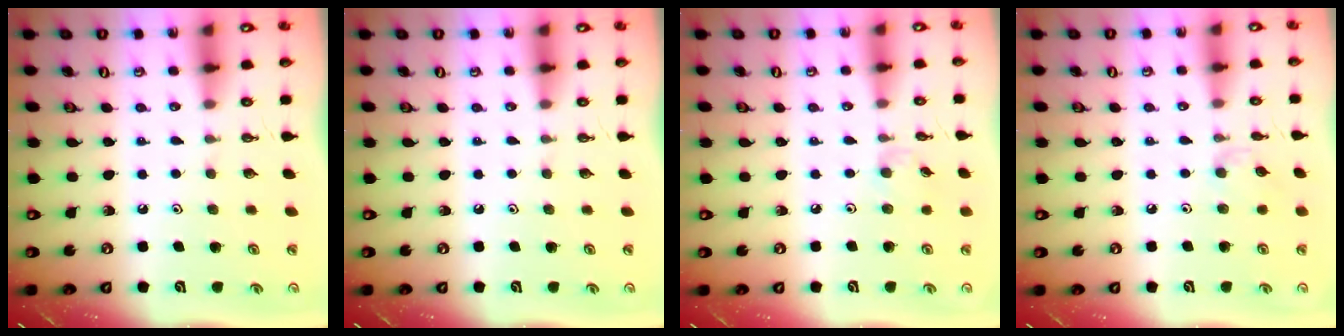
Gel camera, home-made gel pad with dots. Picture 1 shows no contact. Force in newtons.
{"total": 0.0}
{"total": 2.4, "press": 2.4, "slide": 0.5}
{"total": 5.6, "press": 5.6, "slide": 0.6}